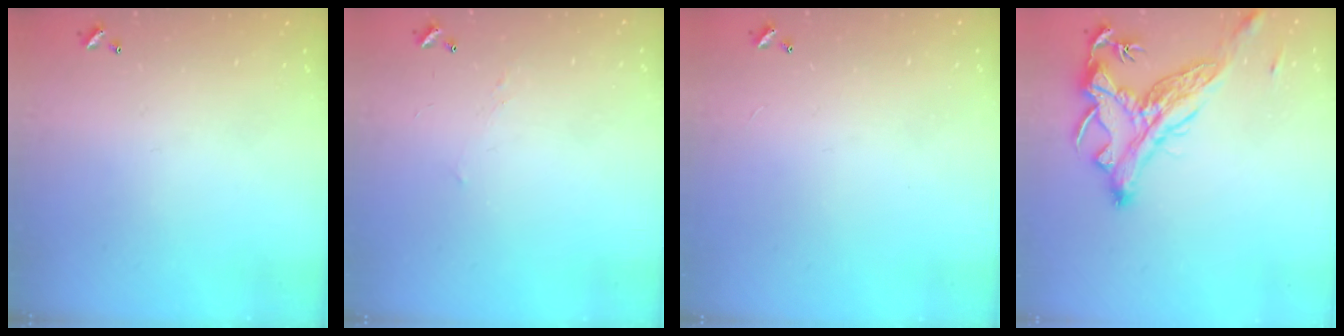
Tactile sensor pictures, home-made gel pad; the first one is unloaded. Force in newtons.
{"total": 2.9, "press": 2.8, "slide": 0.4}
{"total": 2.8, "press": 2.8, "slide": 0.3}
{"total": 4.1, "press": 3.9, "slide": 1.2}